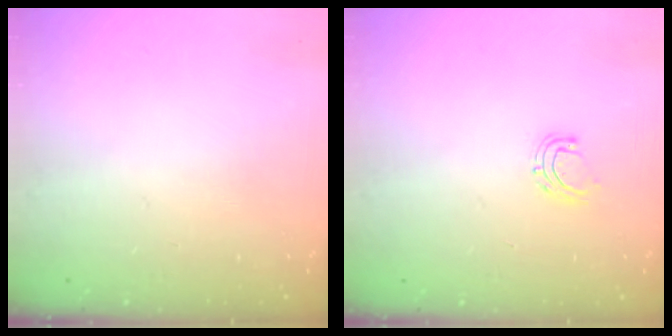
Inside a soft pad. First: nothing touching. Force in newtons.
{"total": 5.4, "press": 5.4, "slide": 0.5}